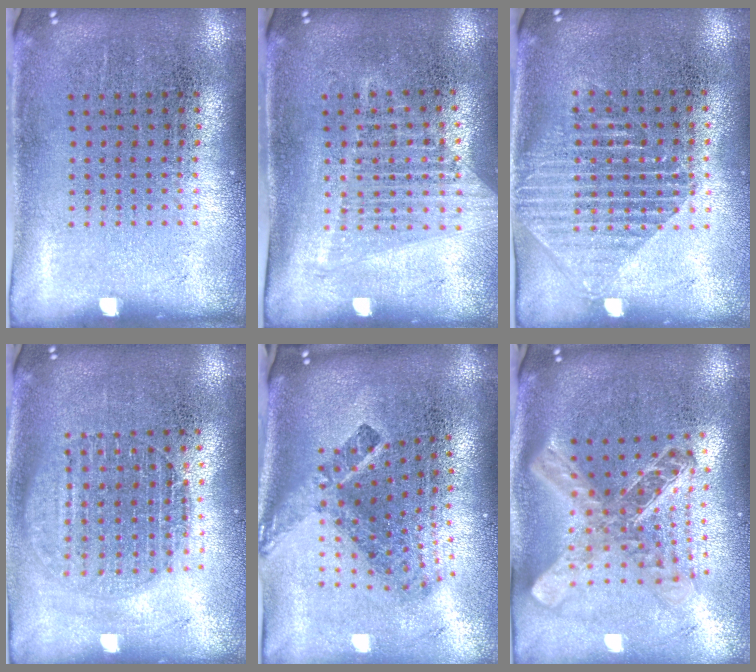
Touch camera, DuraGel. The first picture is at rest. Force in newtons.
{"total": 1.5, "press": 1.4, "slide": 0.5}
{"total": 1.5, "press": 1.3, "slide": 0.8}
{"total": 1.6, "press": 1.4, "slide": 0.8}
{"total": 2.7, "press": 1.7, "slide": 2.1}
{"total": 2.6, "press": 2.0, "slide": 1.7}